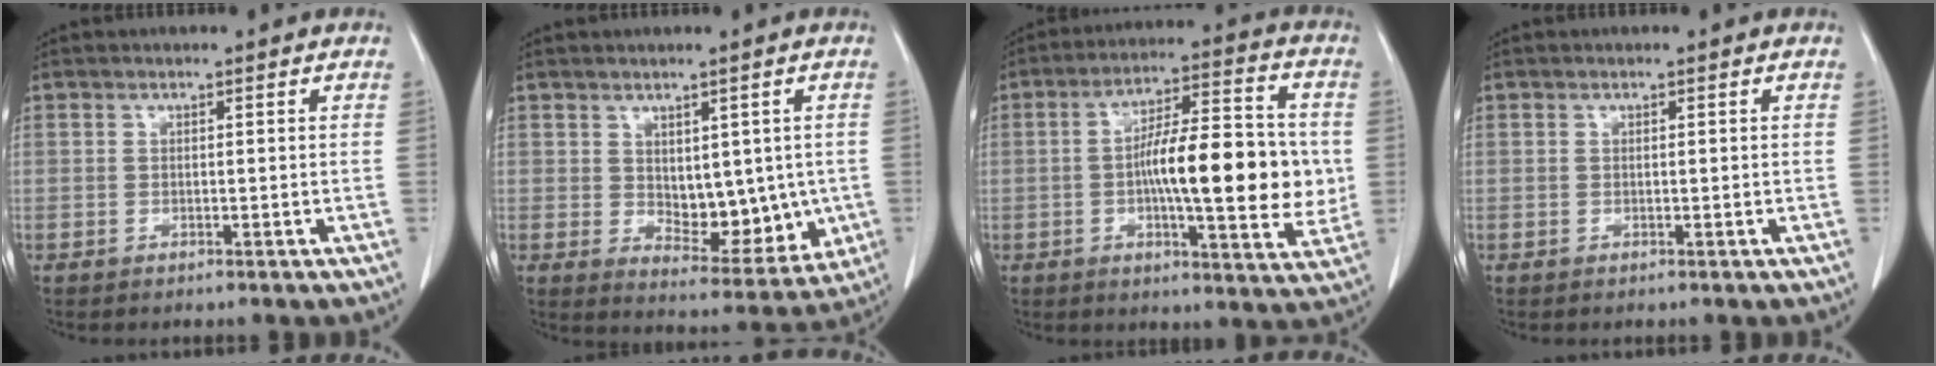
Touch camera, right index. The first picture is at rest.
{"total": 9.8, "force": [0.0, 5.6, 8.1], "torque": [-0.096, -0.008, 0.022]}
{"total": 17.3, "force": [-0.8, 4.1, 16.8], "torque": [-0.259, 0.015, -0.015]}
{"total": 0.0}